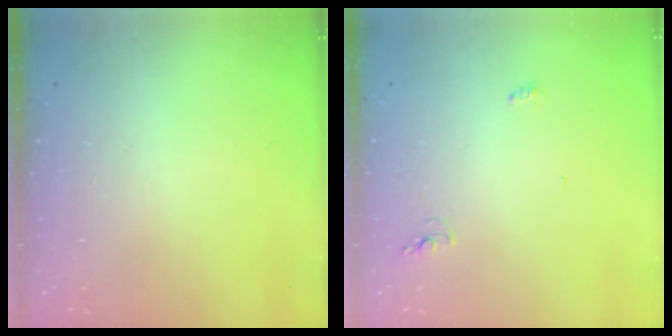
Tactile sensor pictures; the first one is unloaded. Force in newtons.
{"total": 7.7, "press": 4.3, "slide": 6.3}